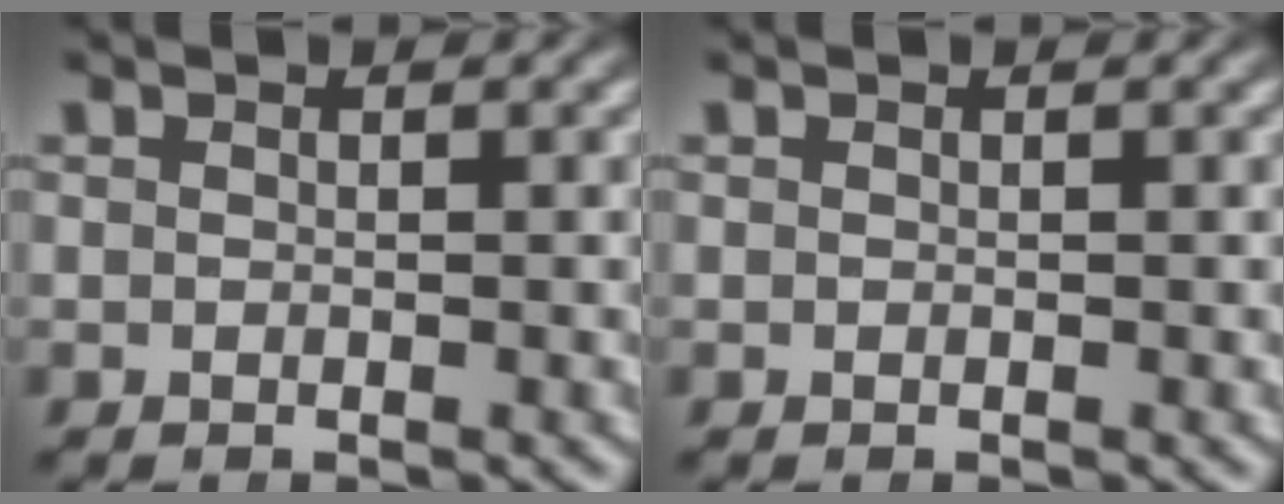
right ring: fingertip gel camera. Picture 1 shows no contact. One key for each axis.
{"total": 0.0}